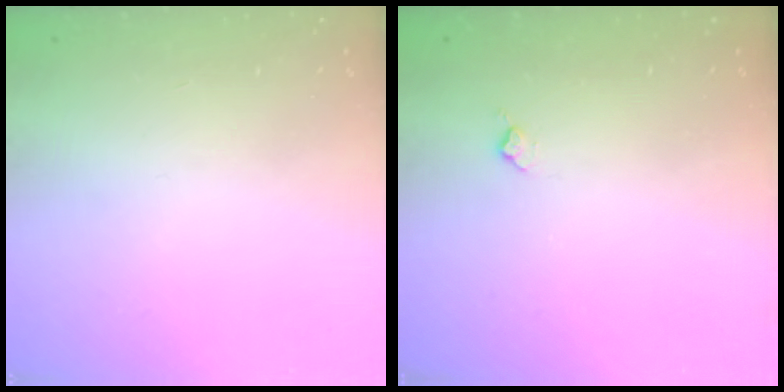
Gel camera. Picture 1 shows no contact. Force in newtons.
{"total": 4.1, "press": 4.0, "slide": 0.5}